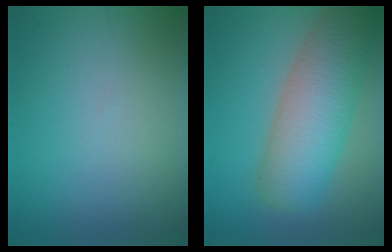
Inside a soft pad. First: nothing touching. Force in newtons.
{"total": 8.6, "press": 8.6, "slide": 0.5}